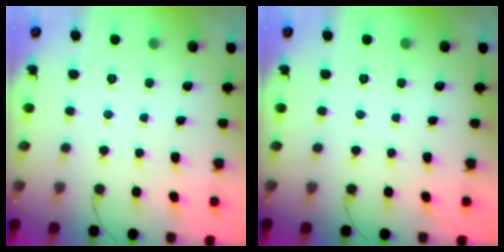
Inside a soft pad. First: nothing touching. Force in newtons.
{"total": 0.0}